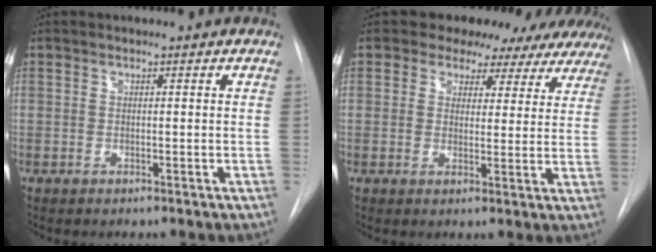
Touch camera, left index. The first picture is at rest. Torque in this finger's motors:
{"motor_torque": [0.94, -1.19, 0.40, 0.10]}